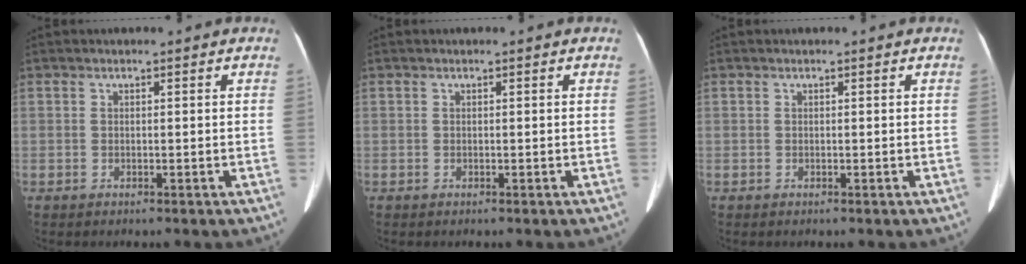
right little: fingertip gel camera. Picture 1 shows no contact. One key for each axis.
{"total": 0.0}
{"total": 0.0}